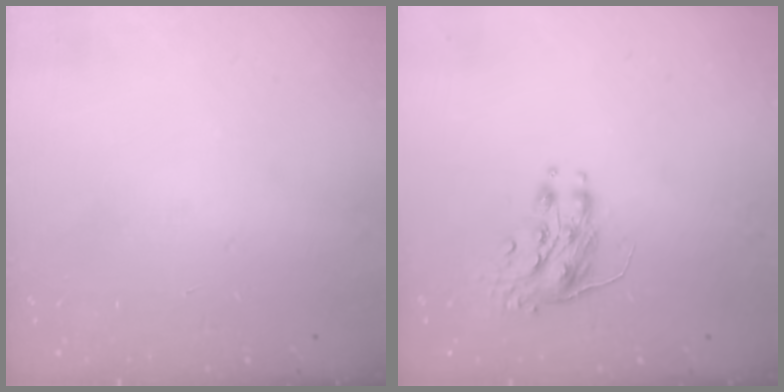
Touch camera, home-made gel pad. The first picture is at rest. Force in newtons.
{"total": 8.0, "press": 8.0, "slide": 0.2}